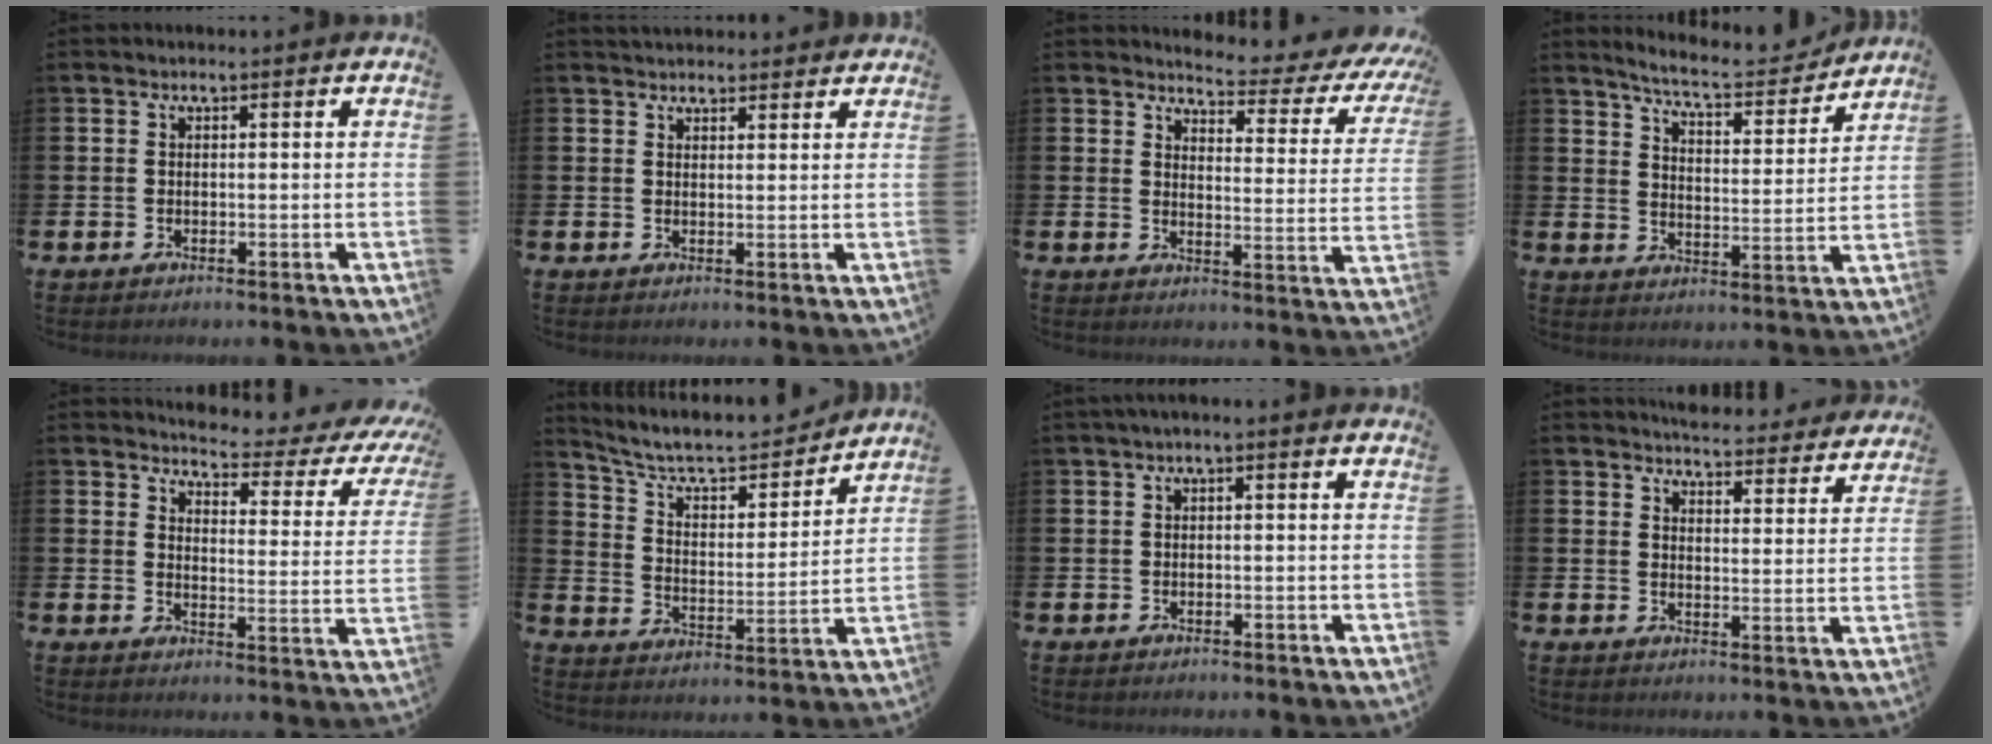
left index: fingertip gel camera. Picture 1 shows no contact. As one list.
[{"total": 2.6, "force": [2.5, 0.8, 0.1], "torque": [0.005, -0.009, 0.044]}, {"total": 3.6, "force": [3.3, 1.0, 1.1], "torque": [-0.023, -0.039, 0.045]}, {"total": 7.0, "force": [6.7, 0.6, 2.0], "torque": [-0.056, -0.048, 0.112]}, {"total": 3.6, "force": [3.3, 0.8, 1.2], "torque": [-0.024, -0.040, 0.044]}, {"total": 7.8, "force": [7.1, 2.0, 2.5], "torque": [-0.074, -0.055, 0.117]}, {"total": 0.8, "force": [-0.2, 0.1, 0.8], "torque": [-0.017, 0.002, -0.003]}, {"total": 5.0, "force": [4.9, 0.6, 0.0], "torque": [-0.002, -0.041, 0.086]}]